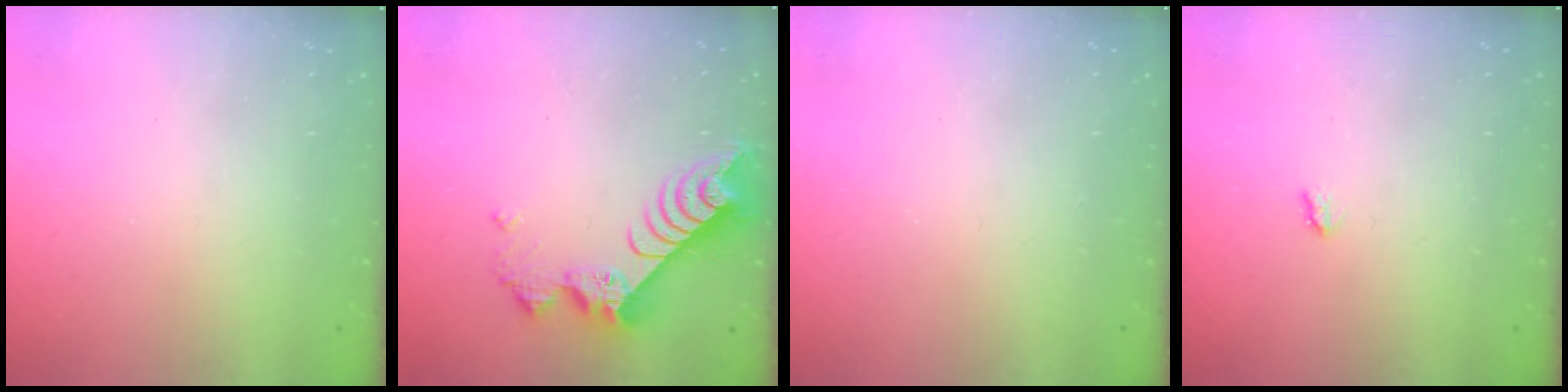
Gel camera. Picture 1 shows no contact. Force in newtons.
{"total": 9.3, "press": 9.3, "slide": 1.0}
{"total": 1.7, "press": 1.7, "slide": 0.2}
{"total": 1.7, "press": 1.6, "slide": 0.3}